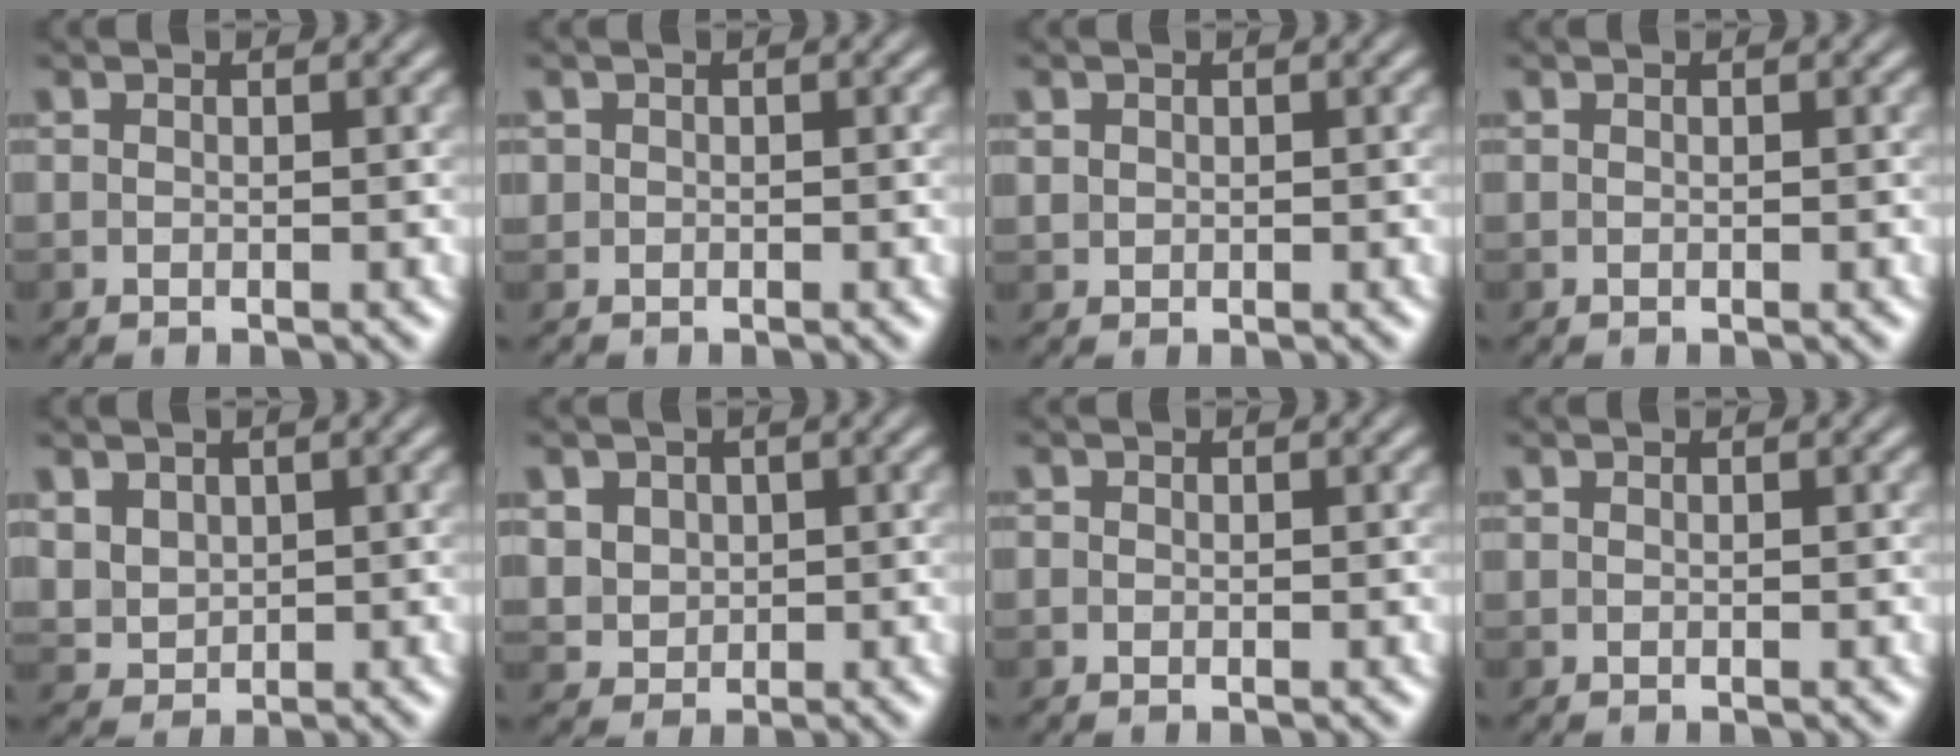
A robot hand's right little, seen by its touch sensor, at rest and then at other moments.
{"total": 0.8, "force": [0.1, 0.8, -0.1], "torque": [-0.004, -0.002, -0.001]}
{"total": 0.9, "force": [0.4, 0.8, 0.1], "torque": [-0.010, -0.002, 0.007]}
{"total": 0.0}
{"total": 2.4, "force": [0.9, 2.0, 0.9], "torque": [-0.035, -0.005, 0.027]}
{"total": 2.6, "force": [0.9, 2.3, 0.7], "torque": [-0.042, -0.001, 0.028]}
{"total": 0.6, "force": [-0.1, 0.5, 0.1], "torque": [-0.005, 0.000, -0.005]}
{"total": 0.0}